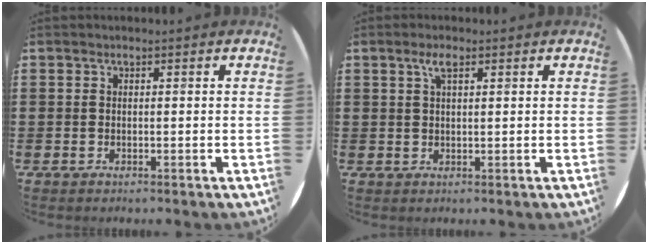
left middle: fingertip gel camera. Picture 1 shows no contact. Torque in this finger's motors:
{"motor_torque": [0.77, -0.34, 0.04, 0.06]}